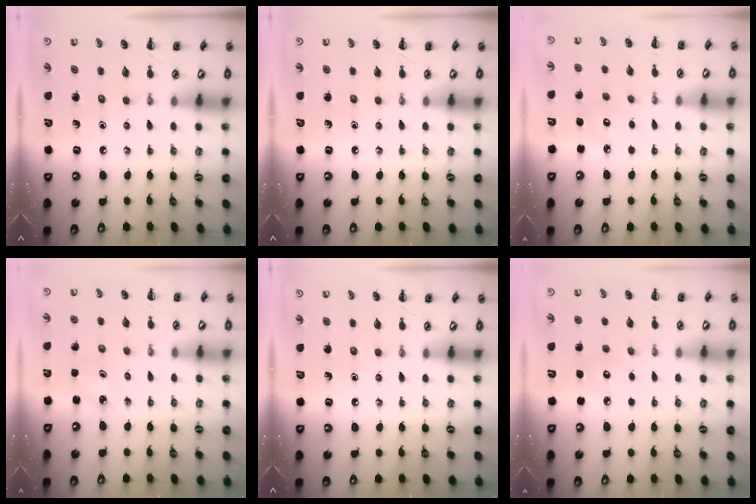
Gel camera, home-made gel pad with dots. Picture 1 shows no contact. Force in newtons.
{"total": 0.0}
{"total": 3.9, "press": 3.8, "slide": 0.8}
{"total": 1.9, "press": 1.9, "slide": 0.4}
{"total": 0.0}
{"total": 3.9, "press": 3.8, "slide": 0.9}